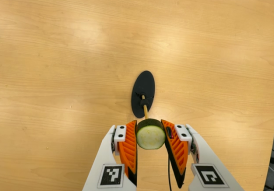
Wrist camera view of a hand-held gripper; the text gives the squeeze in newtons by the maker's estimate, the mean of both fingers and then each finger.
{"total": 12.0, "left": 11.1, "right": 12.9}